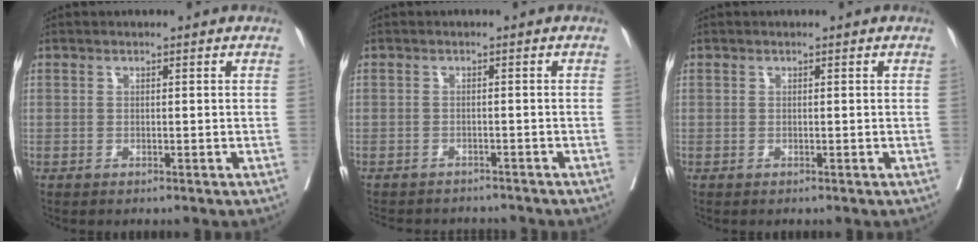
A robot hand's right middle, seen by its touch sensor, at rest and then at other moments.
{"total": 9.0, "force": [-8.4, 2.5, 2.1], "torque": [-0.036, 0.000, -0.103]}
{"total": 0.0}